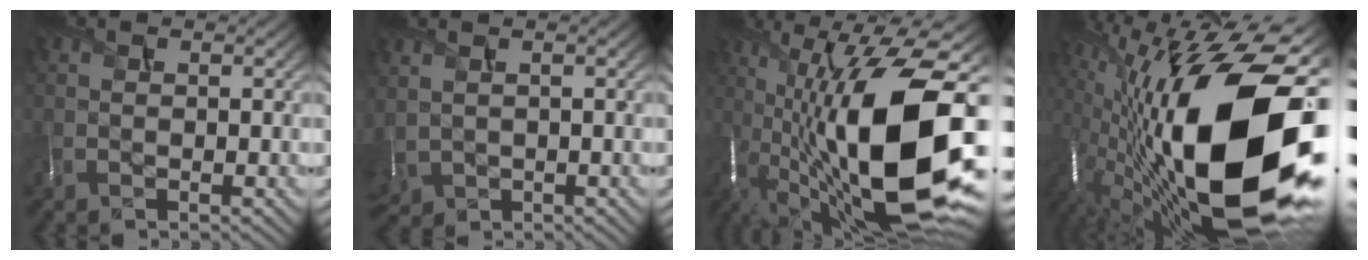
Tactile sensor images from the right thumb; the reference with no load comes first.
{"total": 3.0, "force": [0.7, 2.0, 2.1], "torque": [-0.070, -0.001, 0.025]}
{"total": 20.1, "force": [-2.5, 7.9, 18.3], "torque": [-0.324, -0.004, -0.047]}
{"total": 22.0, "force": [-1.3, 9.5, 19.8], "torque": [-0.365, -0.039, -0.030]}